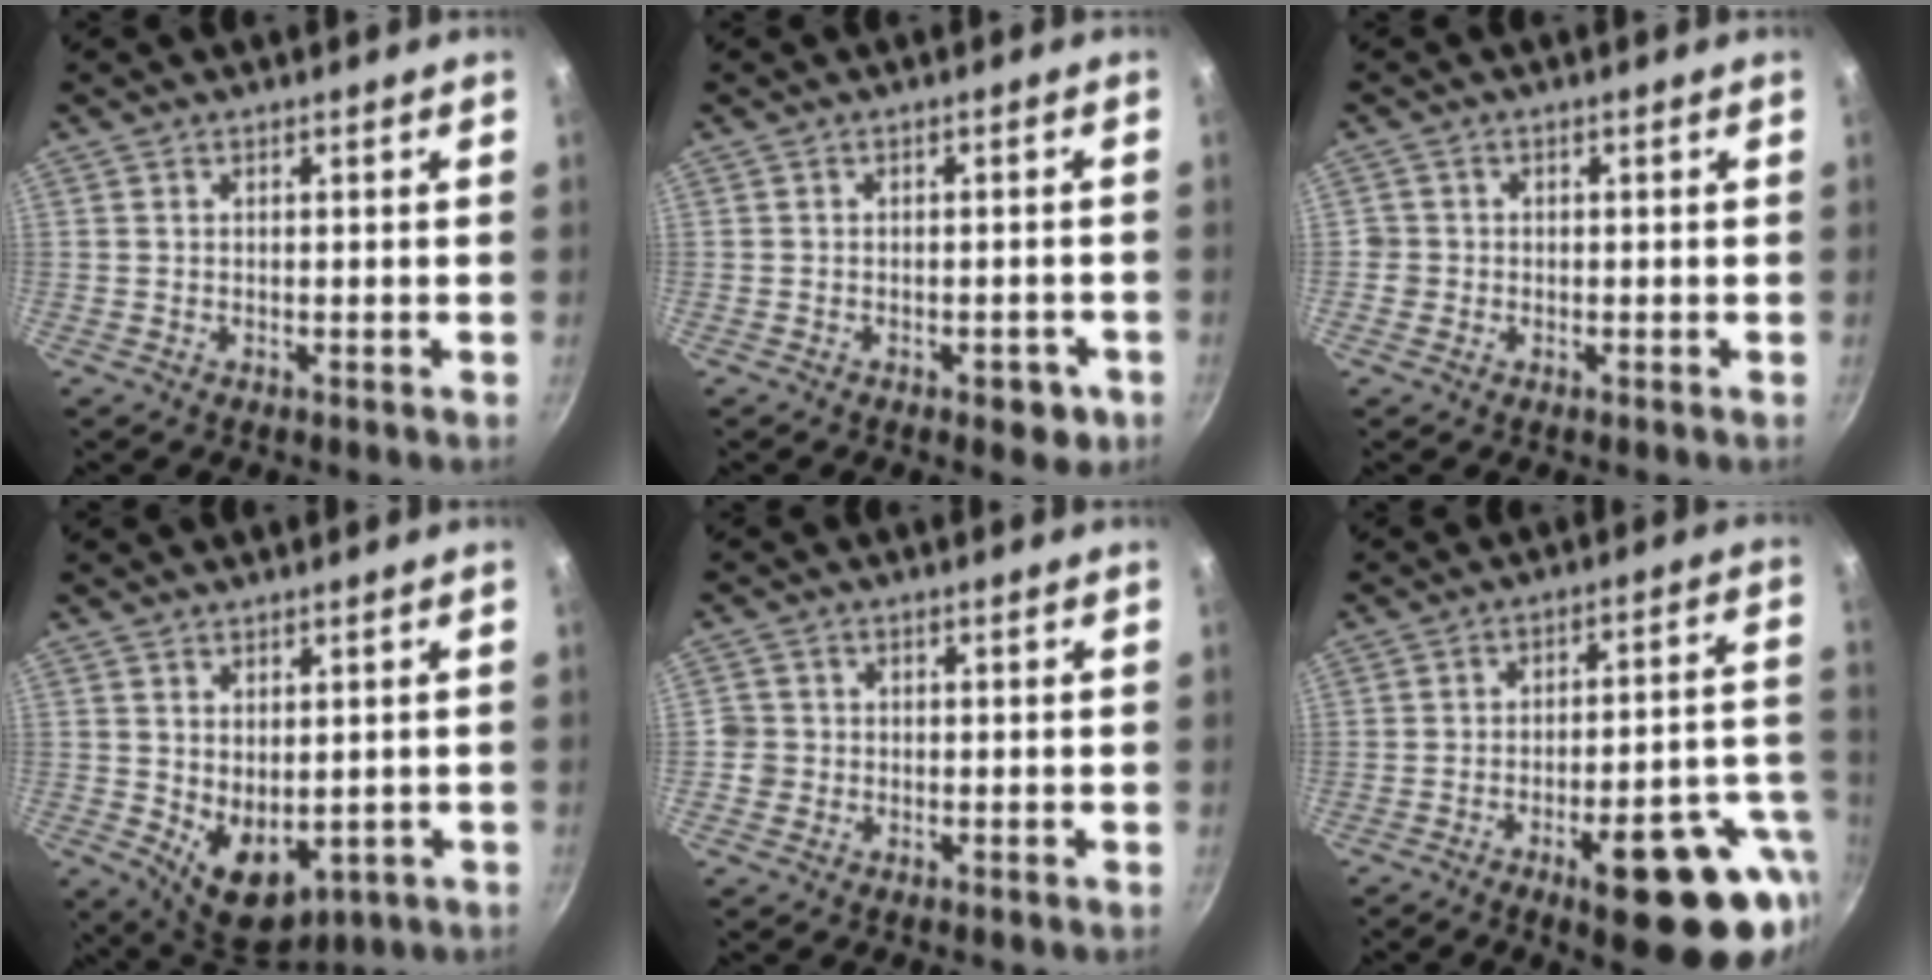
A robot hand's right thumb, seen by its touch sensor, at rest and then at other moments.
{"total": 3.8, "force": [-1.9, 2.0, 2.5], "torque": [-0.015, 0.009, -0.023]}
{"total": 1.9, "force": [-0.4, 1.8, 0.0], "torque": [0.013, 0.008, -0.010]}
{"total": 9.7, "force": [-1.6, 5.8, 7.6], "torque": [-0.101, -0.009, 0.003]}
{"total": 2.5, "force": [-0.5, 2.5, 0.2], "torque": [0.013, 0.009, -0.015]}
{"total": 20.5, "force": [-8.9, 5.8, 17.6], "torque": [-0.167, 0.052, -0.109]}